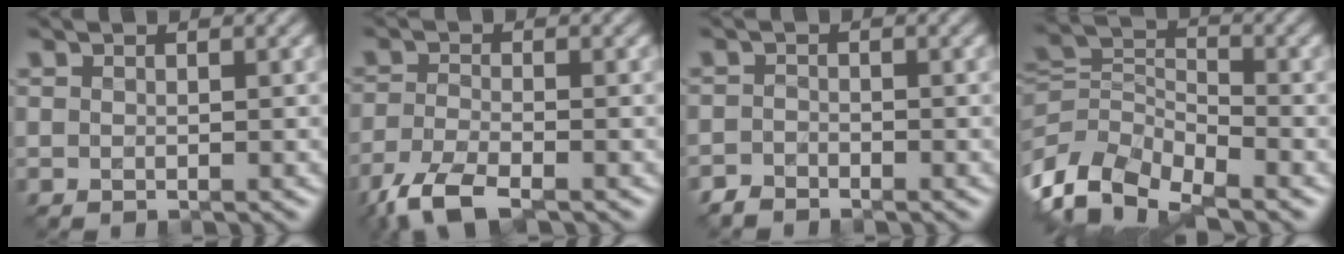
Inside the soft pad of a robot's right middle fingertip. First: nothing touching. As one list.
[{"total": 4.9, "force": [-3.6, 1.3, 3.1], "torque": [-0.072, -0.013, -0.078]}, {"total": 1.5, "force": [-1.4, 0.5, 0.1], "torque": [0.000, 0.002, -0.030]}, {"total": 7.5, "force": [-4.2, 4.1, 4.7], "torque": [-0.091, -0.010, -0.093]}]